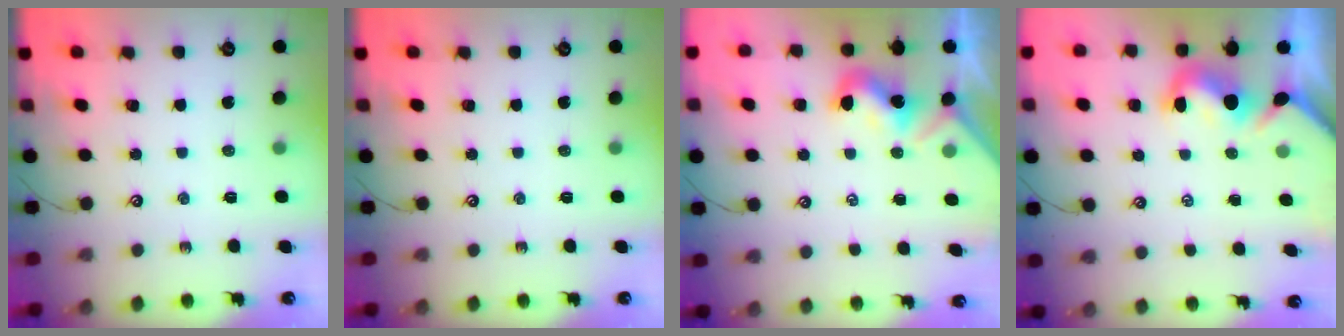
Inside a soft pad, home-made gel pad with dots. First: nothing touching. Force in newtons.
{"total": 0.0}
{"total": 1.7, "press": 1.7, "slide": 0.1}
{"total": 1.6, "press": 1.2, "slide": 1.0}